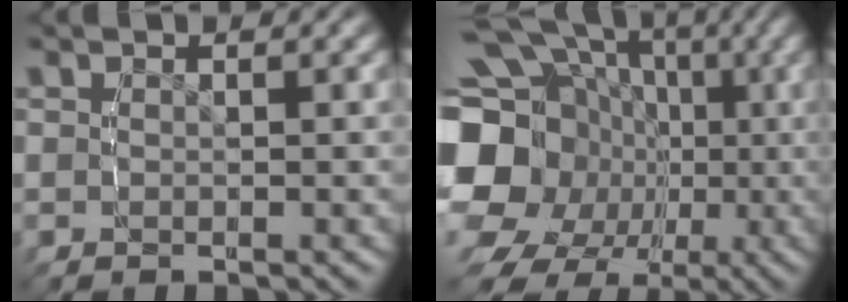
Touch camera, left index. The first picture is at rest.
{"total": 16.8, "force": [-0.9, 14.3, 8.8], "torque": [-0.168, -0.041, -0.010]}